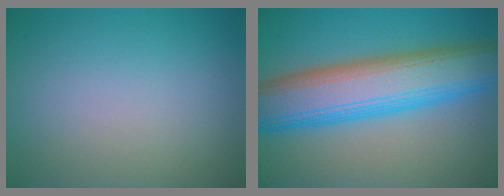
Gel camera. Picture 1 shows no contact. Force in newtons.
{"total": 10.8, "press": 10.8, "slide": 0.4}